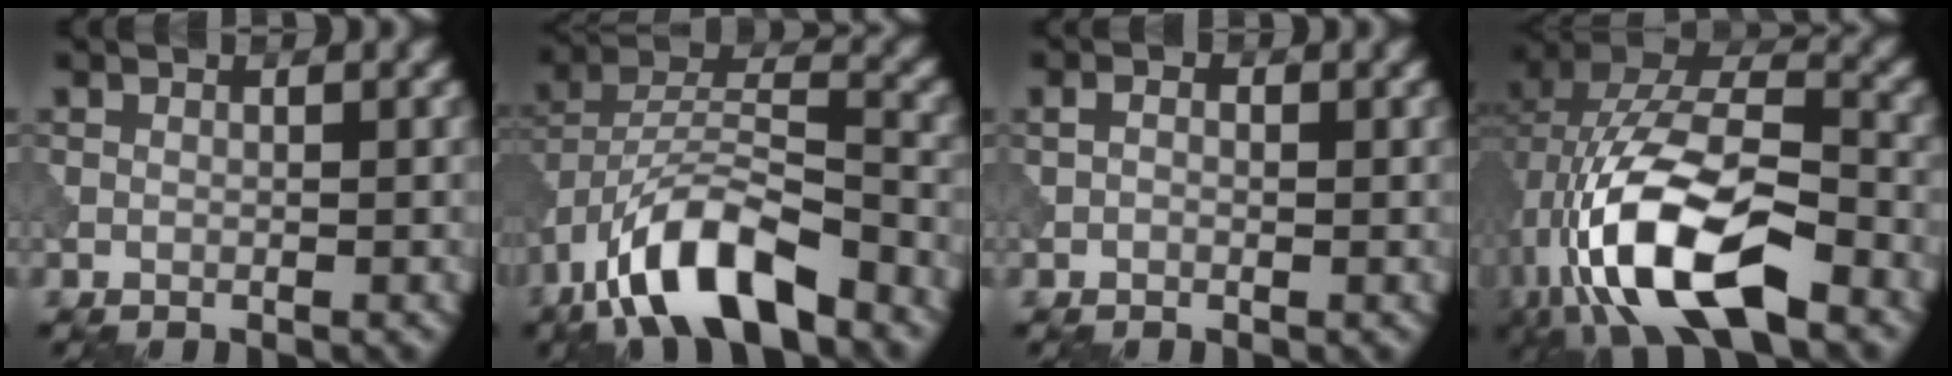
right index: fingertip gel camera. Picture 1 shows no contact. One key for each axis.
{"total": 10.3, "fx": -6.5, "fy": 3.6, "fz": 7.0, "tx": -0.122, "ty": 0.012, "tz": -0.126}
{"total": 1.5, "fx": 0.3, "fy": 1.0, "fz": 1.1, "tx": -0.017, "ty": -0.003, "tz": -0.002}
{"total": 14.3, "fx": -5.5, "fy": 6.3, "fz": 11.6, "tx": -0.226, "ty": -0.007, "tz": -0.103}